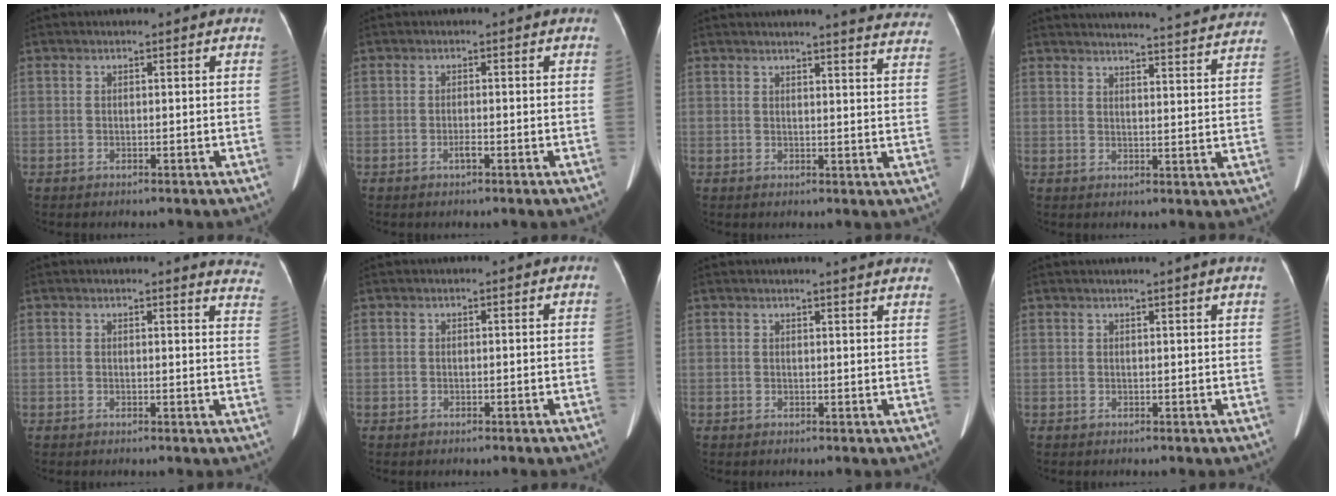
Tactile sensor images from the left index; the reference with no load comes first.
{"total": 1.0, "force": [-0.6, 0.1, 0.8], "torque": [-0.018, -0.001, -0.009]}
{"total": 15.3, "force": [14.5, 1.1, 4.7], "torque": [-0.038, -0.063, 0.138]}
{"total": 21.6, "force": [20.9, 0.9, 5.4], "torque": [-0.069, -0.042, 0.240]}
{"total": 7.4, "force": [7.4, 0.5, 0.9], "torque": [0.017, -0.060, 0.040]}
{"total": 0.0}
{"total": 6.4, "force": [6.0, 0.2, 2.1], "torque": [-0.025, -0.001, 0.049]}
{"total": 3.1, "force": [2.6, -0.9, 1.3], "torque": [-0.020, 0.004, 0.030]}